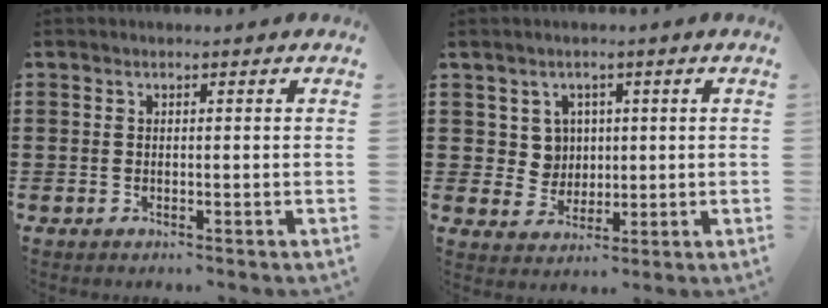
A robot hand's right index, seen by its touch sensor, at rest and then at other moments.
{"total": 4.5, "force": [1.2, 4.0, 1.4], "torque": [-0.046, 0.013, 0.023]}